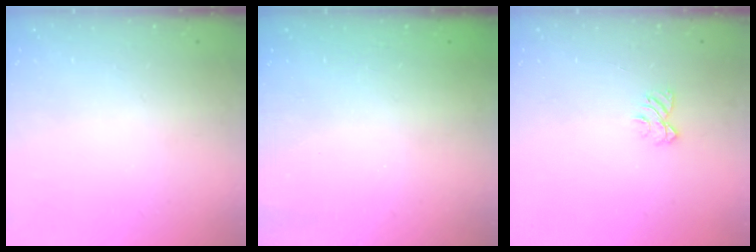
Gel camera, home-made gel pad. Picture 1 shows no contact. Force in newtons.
{"total": 2.4, "press": 2.3, "slide": 0.8}
{"total": 4.4, "press": 4.4, "slide": 0.4}